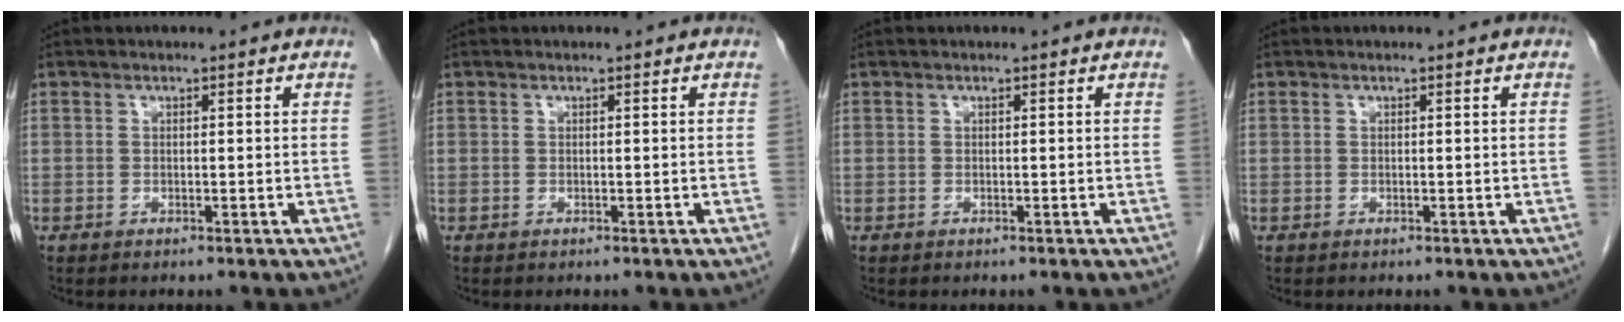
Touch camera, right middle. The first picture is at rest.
{"total": 0.0}
{"total": 0.0}
{"total": 0.0}